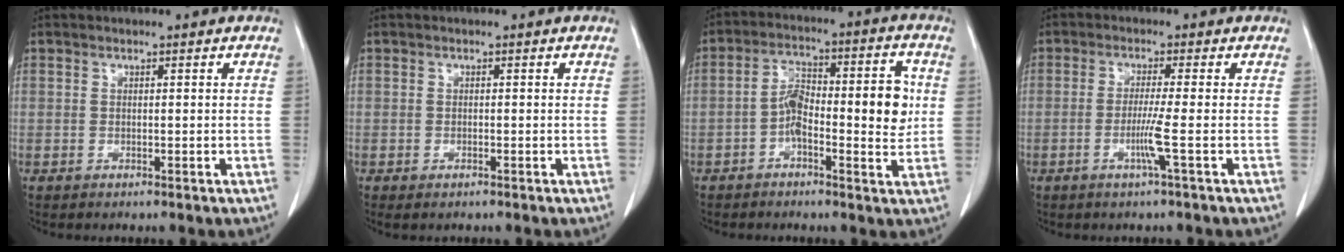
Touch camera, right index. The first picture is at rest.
{"total": 0.8, "force": [-0.6, 0.2, 0.5], "torque": [-0.010, -0.002, -0.005]}
{"total": 10.8, "force": [-0.8, 3.5, 10.2], "torque": [-0.160, 0.031, -0.016]}
{"total": 3.9, "force": [-1.3, -1.2, 3.4], "torque": [-0.070, -0.008, -0.028]}